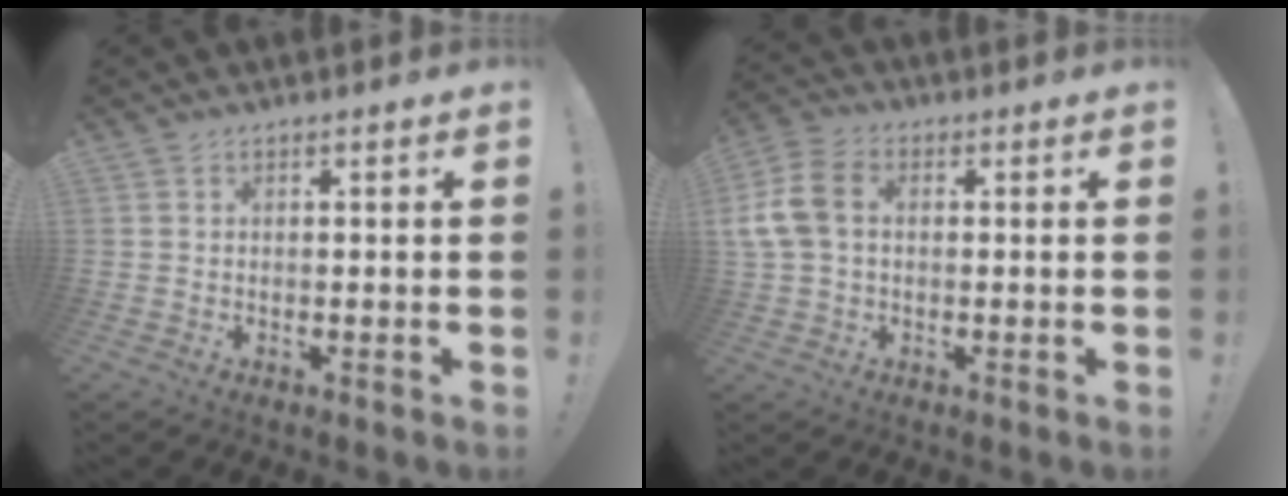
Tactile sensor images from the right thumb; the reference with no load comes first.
{"total": 10.5, "force": [1.2, 7.3, 7.4], "torque": [-0.171, 0.014, 0.031]}